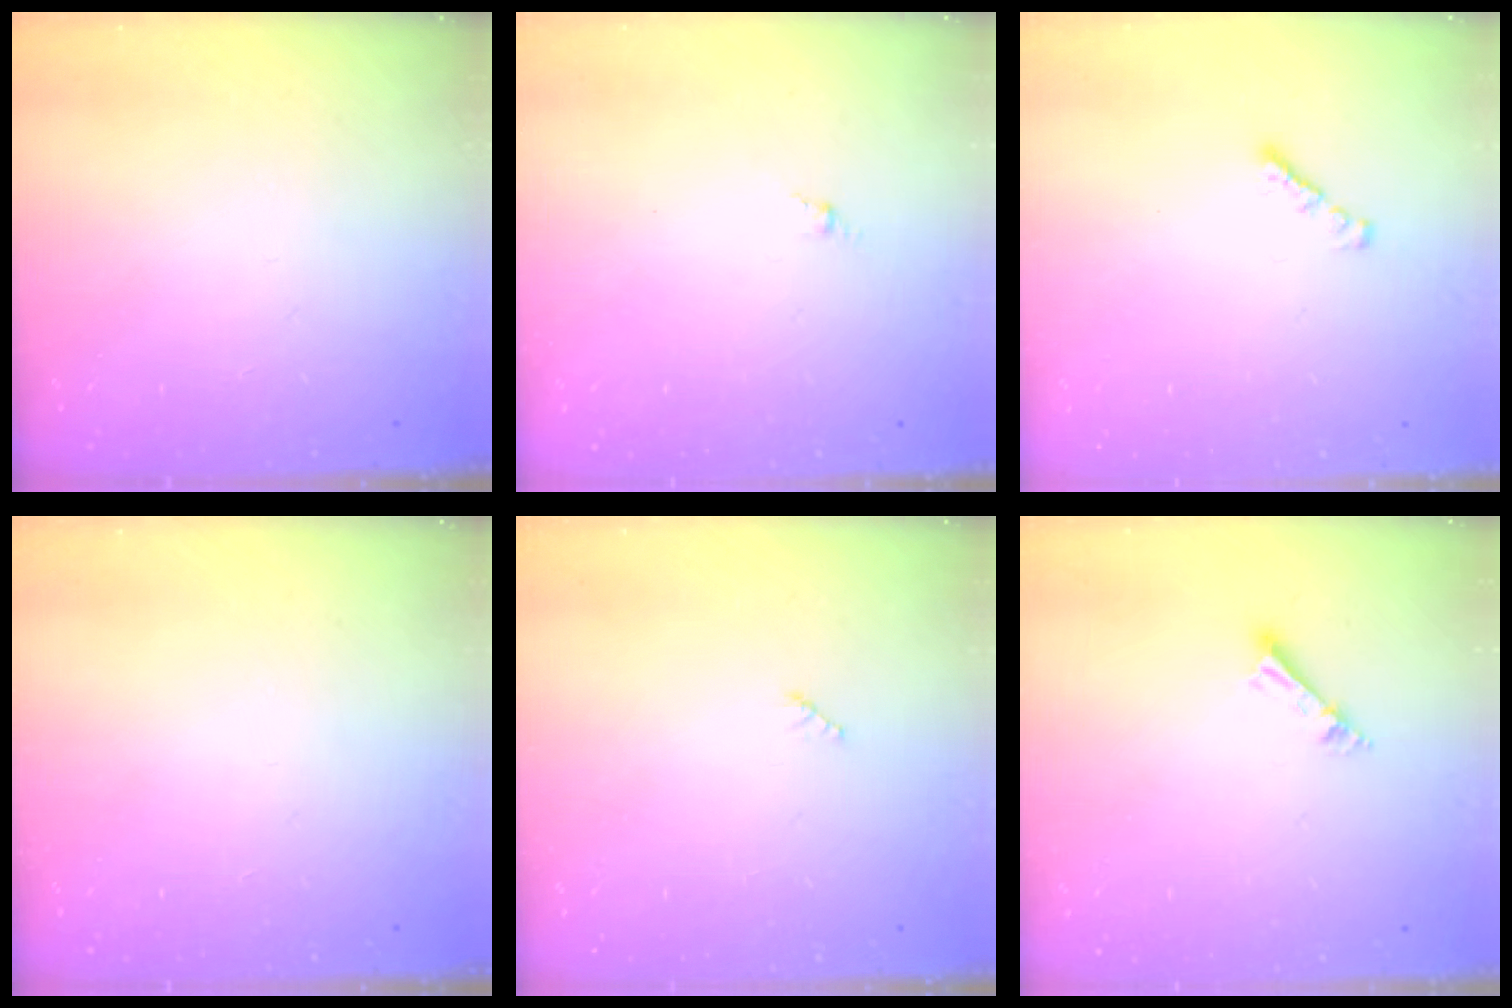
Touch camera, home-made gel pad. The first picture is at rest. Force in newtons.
{"total": 0.0}
{"total": 1.0, "press": 0.8, "slide": 0.5}
{"total": 0.0}
{"total": 2.5, "press": 2.5, "slide": 0.3}
{"total": 3.9, "press": 3.8, "slide": 0.5}